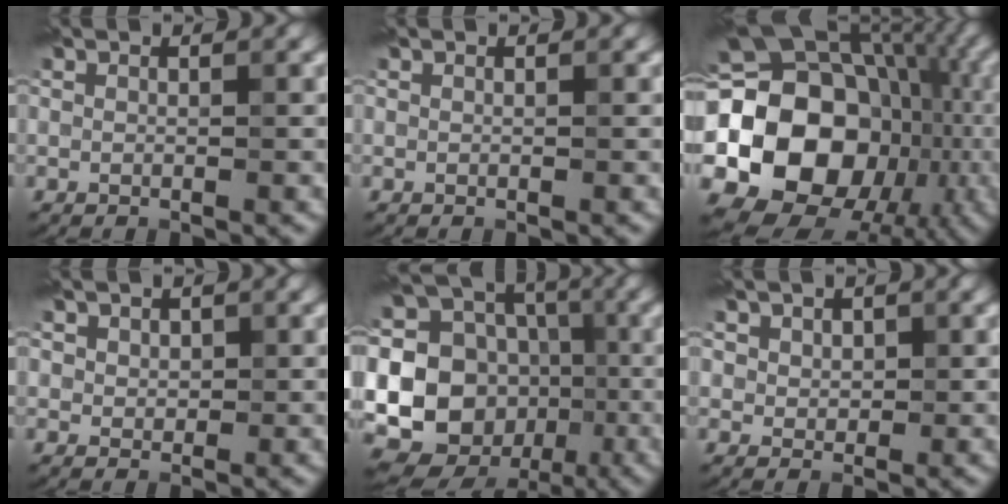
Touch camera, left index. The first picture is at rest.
{"total": 0.0}
{"total": 21.0, "force": [-2.1, 17.3, 11.7], "torque": [-0.207, -0.019, -0.052]}
{"total": 1.5, "force": [0.9, 1.2, 0.4], "torque": [-0.009, -0.005, 0.020]}
{"total": 20.7, "force": [-1.8, 19.0, 8.2], "torque": [-0.189, 0.012, -0.067]}
{"total": 2.1, "force": [1.3, 1.5, 0.7], "torque": [-0.019, -0.003, 0.027]}